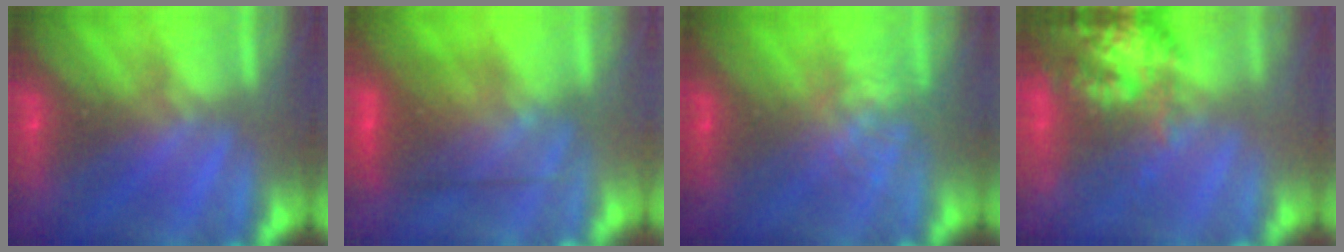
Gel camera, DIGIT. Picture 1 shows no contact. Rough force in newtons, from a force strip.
{"total": 3.5}
{"total": 3.6}
{"total": 5.8}